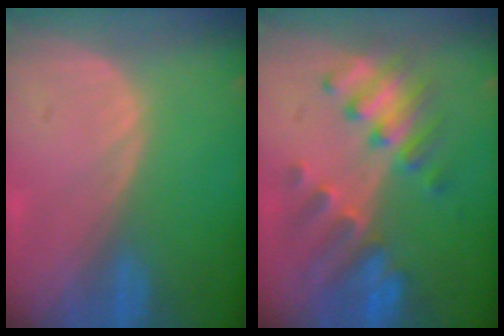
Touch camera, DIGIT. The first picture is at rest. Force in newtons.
{"total": 8.0, "press": 7.8, "slide": 1.3}